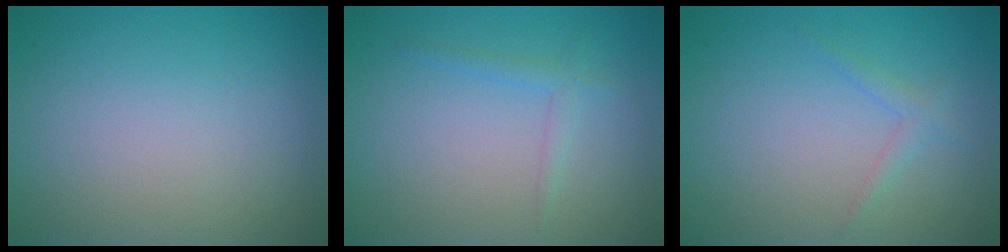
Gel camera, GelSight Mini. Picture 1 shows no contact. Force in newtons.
{"total": 1.2, "press": 1.2, "slide": 0.1}
{"total": 1.1, "press": 1.1, "slide": 0.0}